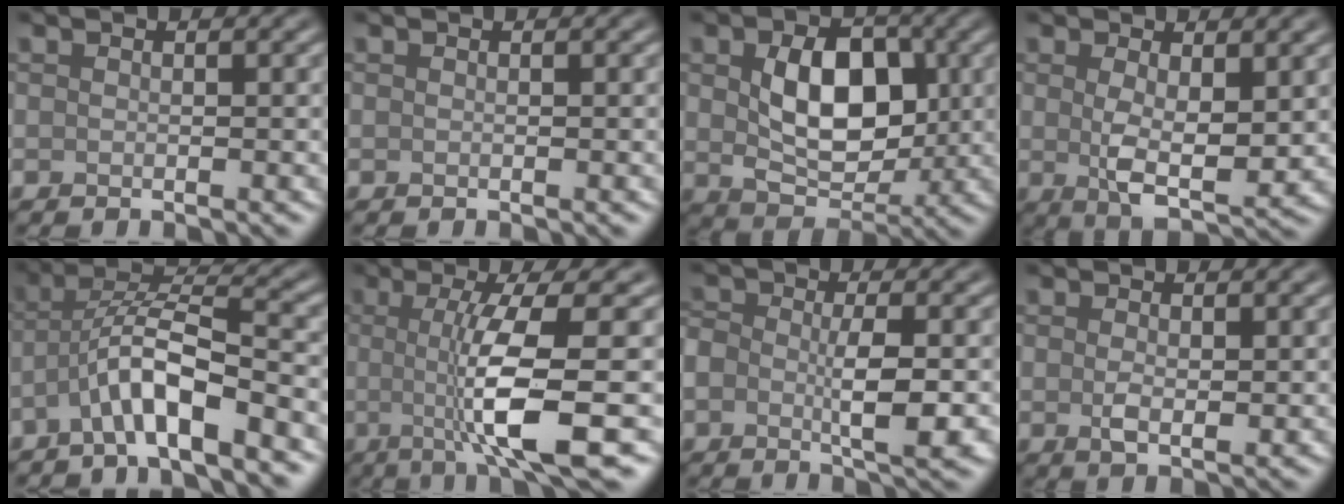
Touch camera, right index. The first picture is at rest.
{"total": 0.0}
{"total": 7.4, "force": [0.7, 4.9, 5.5], "torque": [-0.097, -0.004, 0.018]}
{"total": 4.9, "force": [0.7, 2.1, 4.3], "torque": [-0.080, -0.011, 0.017]}
{"total": 5.8, "force": [-3.1, 0.9, 4.8], "torque": [-0.087, 0.017, -0.061]}
{"total": 8.5, "force": [-0.7, 1.3, 8.4], "torque": [-0.140, -0.011, -0.006]}
{"total": 5.1, "force": [-1.0, 2.4, 4.4], "torque": [-0.083, -0.006, -0.021]}
{"total": 2.2, "force": [0.1, 1.0, 1.9], "torque": [-0.039, -0.005, 0.005]}